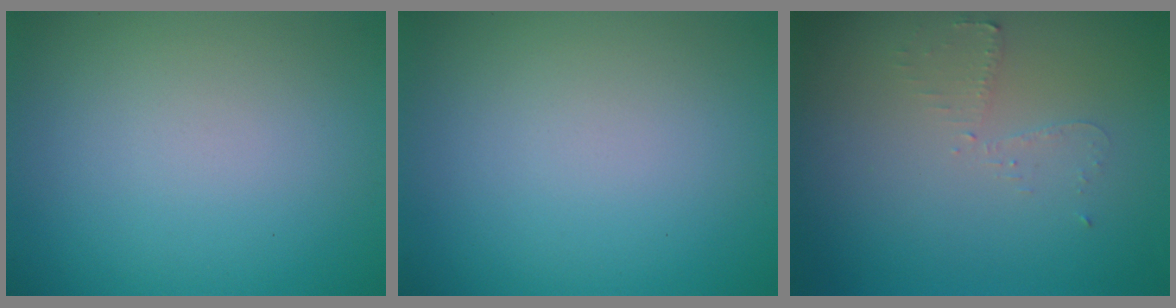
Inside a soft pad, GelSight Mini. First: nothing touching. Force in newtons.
{"total": 0.0}
{"total": 1.6, "press": 1.5, "slide": 0.2}